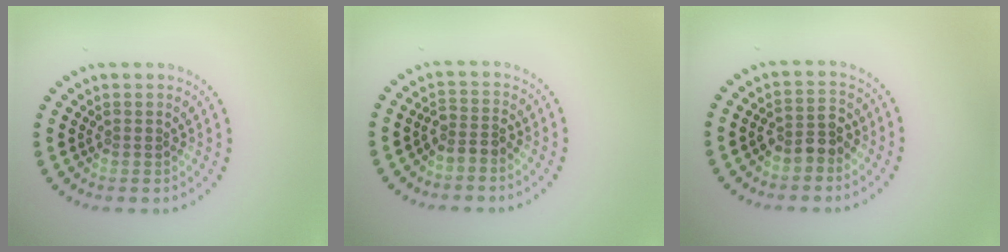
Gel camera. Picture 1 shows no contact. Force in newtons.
{"total": 1.8, "press": 1.3, "slide": 1.2}
{"total": 2.5, "press": 2.3, "slide": 0.9}